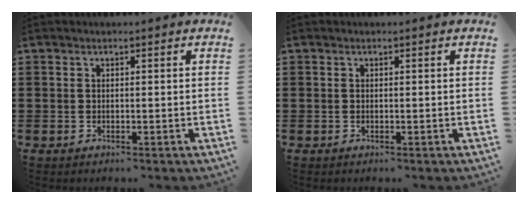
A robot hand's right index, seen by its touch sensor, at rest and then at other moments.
{"total": 0.0}